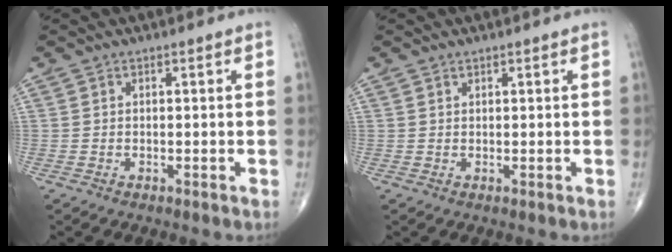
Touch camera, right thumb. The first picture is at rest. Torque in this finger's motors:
{"motor_torque": [-0.39, 0.20, -0.23, -0.14, 0.02]}